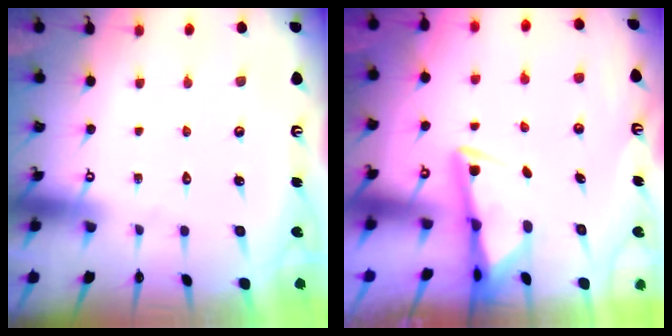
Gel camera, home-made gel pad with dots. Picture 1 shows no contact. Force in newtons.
{"total": 3.0, "press": 3.0, "slide": 0.6}